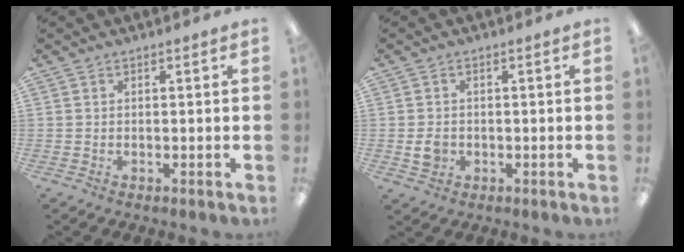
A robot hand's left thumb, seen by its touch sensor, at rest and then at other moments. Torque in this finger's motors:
{"motor_torque": [-0.19, 0.33, 0.38, -0.09, 0.01]}